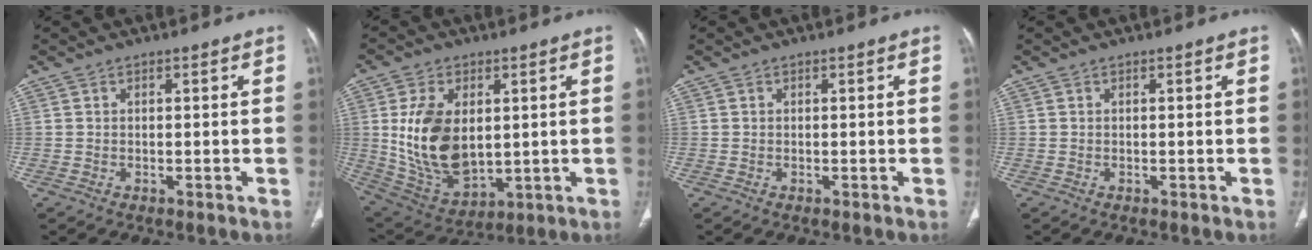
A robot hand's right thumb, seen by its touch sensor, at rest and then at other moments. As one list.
[{"total": 16.3, "force": [1.8, 10.1, 12.7], "torque": [-0.218, -0.017, 0.054]}, {"total": 0.0}, {"total": 0.0}]